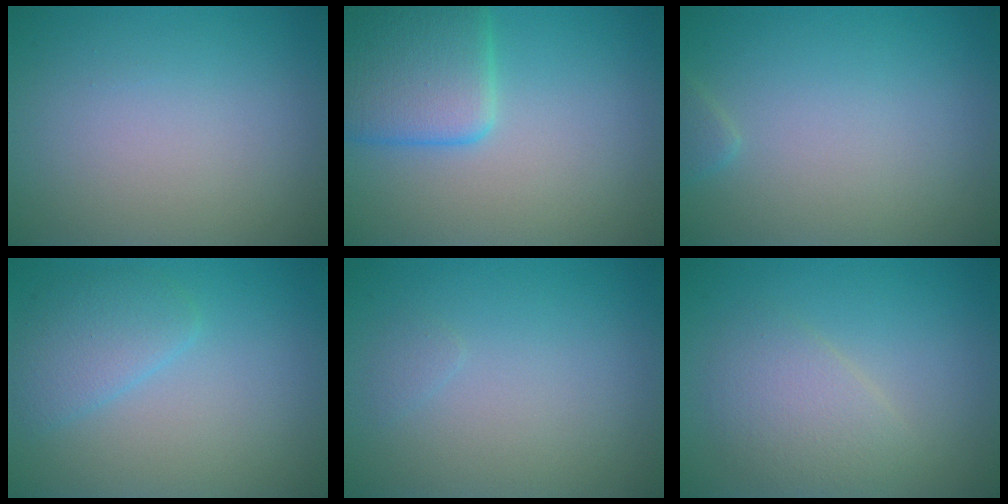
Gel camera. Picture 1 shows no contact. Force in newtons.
{"total": 5.6, "press": 5.6, "slide": 0.3}
{"total": 0.7, "press": 0.7, "slide": 0.0}
{"total": 2.7, "press": 2.7, "slide": 0.2}
{"total": 0.6, "press": 0.5, "slide": 0.1}
{"total": 3.0, "press": 3.0, "slide": 0.0}